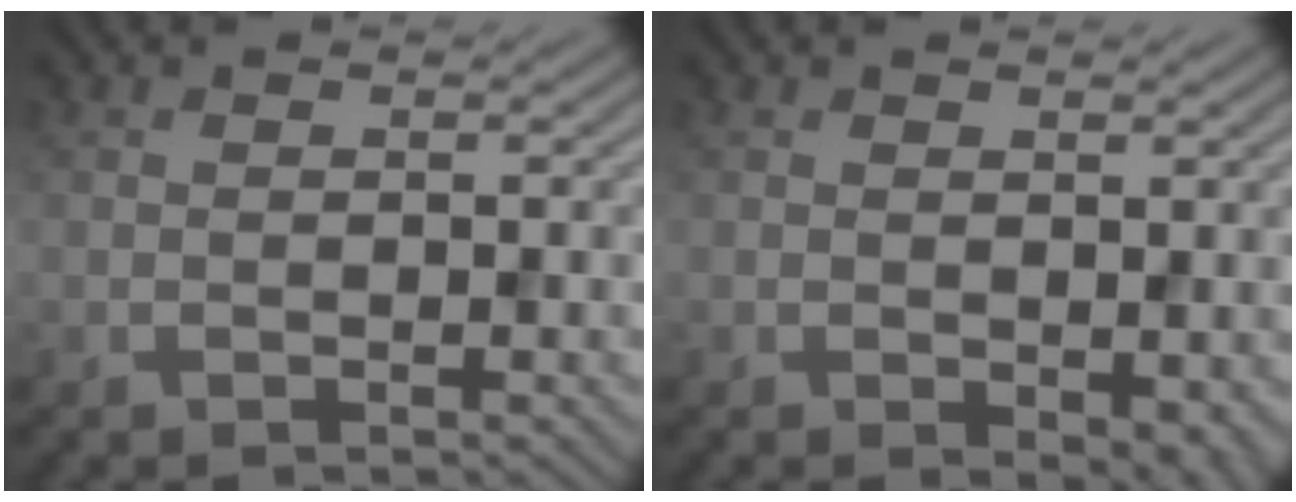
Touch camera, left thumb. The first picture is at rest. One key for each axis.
{"total": 2.8, "fx": -0.5, "fy": 1.6, "fz": 2.2, "tx": -0.029, "ty": -0.011, "tz": -0.002}